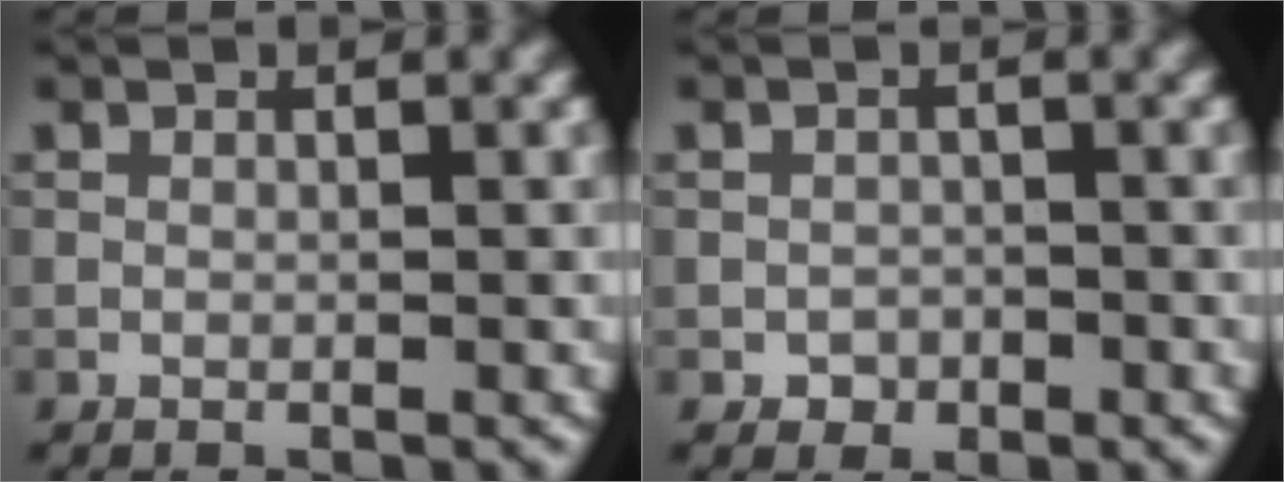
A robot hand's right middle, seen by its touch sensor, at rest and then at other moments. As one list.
[{"total": 1.3, "force": [-0.6, 1.1, 0.4], "torque": [-0.001, -0.002, -0.012]}]